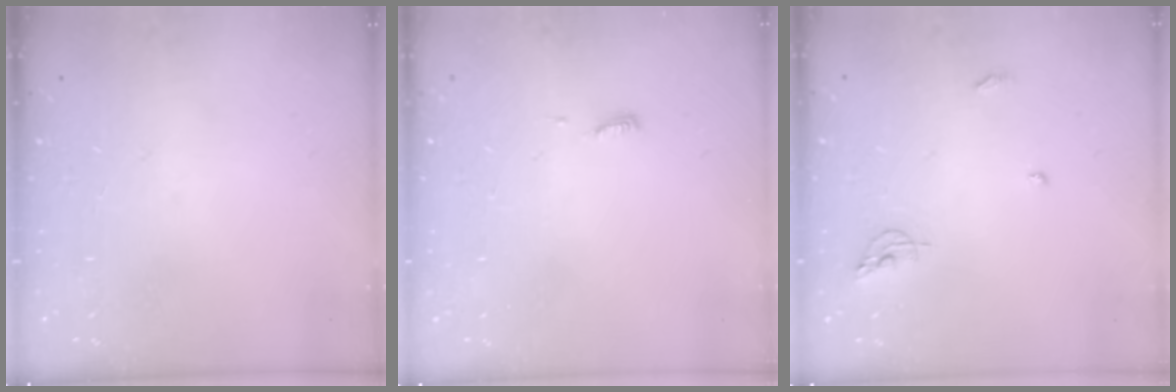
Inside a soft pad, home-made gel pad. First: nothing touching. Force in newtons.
{"total": 3.9, "press": 3.9, "slide": 0.5}
{"total": 6.3, "press": 6.2, "slide": 0.6}